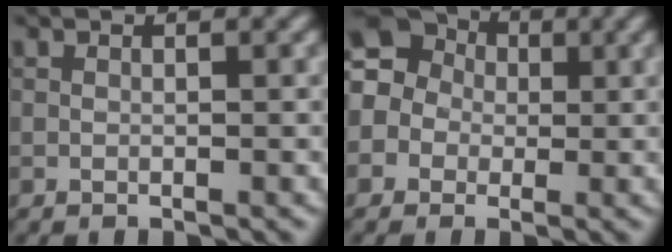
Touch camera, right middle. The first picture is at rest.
{"total": 9.8, "force": [1.1, 9.2, 3.3], "torque": [-0.082, 0.033, -0.021]}